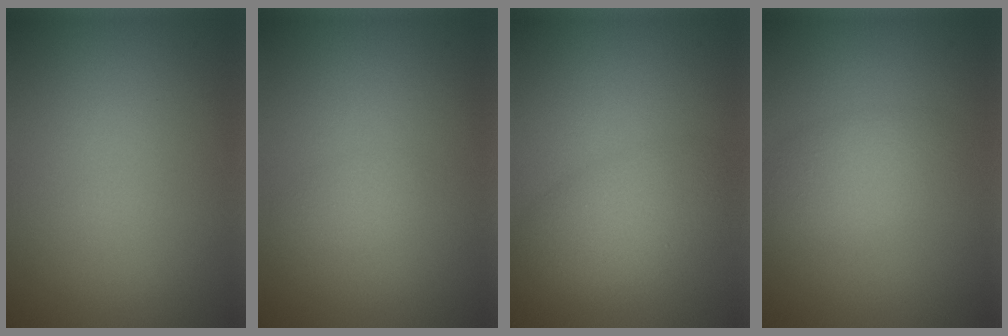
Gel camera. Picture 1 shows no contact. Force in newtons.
{"total": 1.0, "press": 1.0, "slide": 0.1}
{"total": 4.0, "press": 4.0, "slide": 0.1}
{"total": 2.8, "press": 2.8, "slide": 0.1}